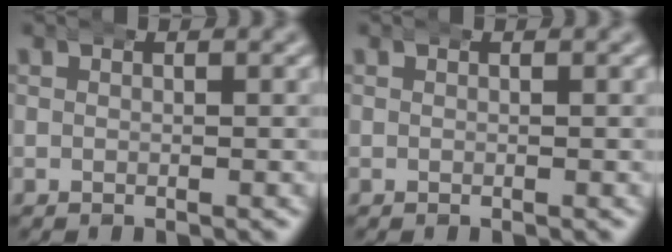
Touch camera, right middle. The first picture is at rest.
{"total": 0.0}